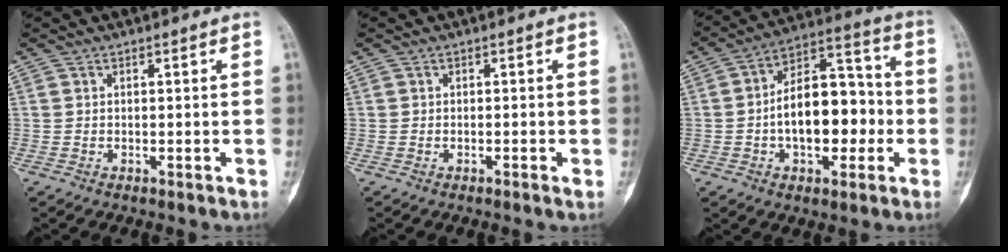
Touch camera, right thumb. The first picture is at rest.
{"total": 1.0, "force": [-0.4, 0.2, 0.9], "torque": [-0.020, -0.001, -0.006]}
{"total": 17.1, "force": [-2.2, 9.8, 13.9], "torque": [-0.185, 0.044, -0.039]}